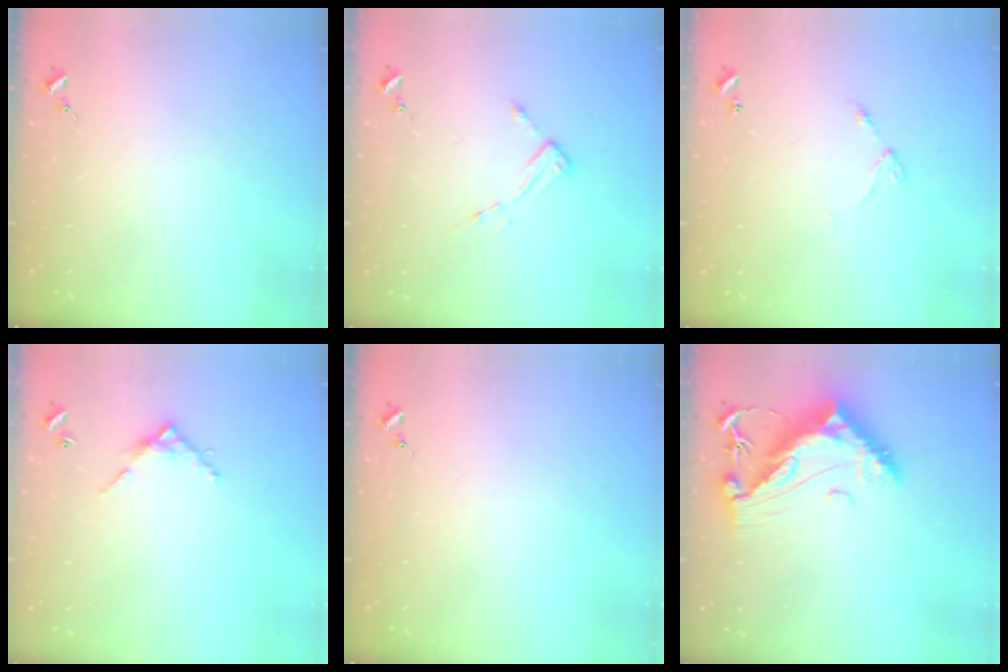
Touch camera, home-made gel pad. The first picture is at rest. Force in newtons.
{"total": 4.4, "press": 4.4, "slide": 0.2}
{"total": 5.9, "press": 5.9, "slide": 0.6}
{"total": 6.3, "press": 6.3, "slide": 0.5}
{"total": 0.0}
{"total": 13.5, "press": 13.4, "slide": 1.3}